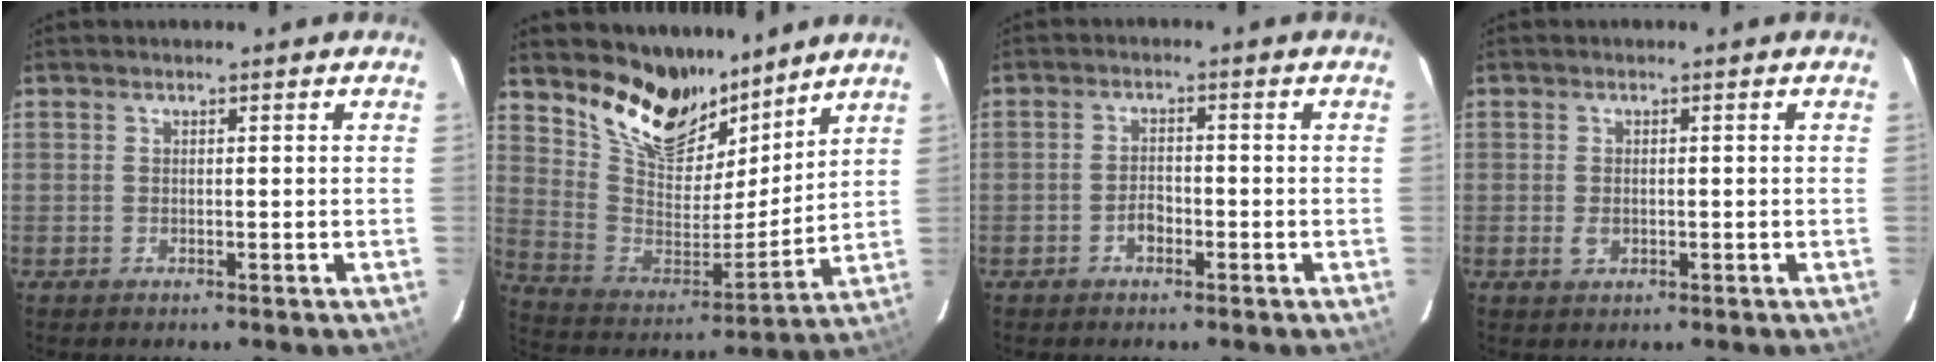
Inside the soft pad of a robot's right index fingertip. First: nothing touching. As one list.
[{"total": 17.6, "force": [13.5, 8.2, 7.6], "torque": [-0.164, -0.009, 0.254]}, {"total": 2.5, "force": [-1.4, 1.4, 1.4], "torque": [-0.028, 0.006, -0.027]}, {"total": 1.9, "force": [-0.4, 1.3, 1.3], "torque": [-0.025, -0.001, -0.005]}]